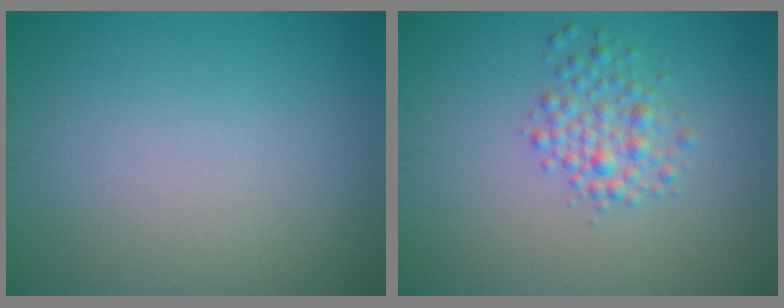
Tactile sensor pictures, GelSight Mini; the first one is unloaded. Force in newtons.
{"total": 2.7, "press": 2.7, "slide": 0.1}